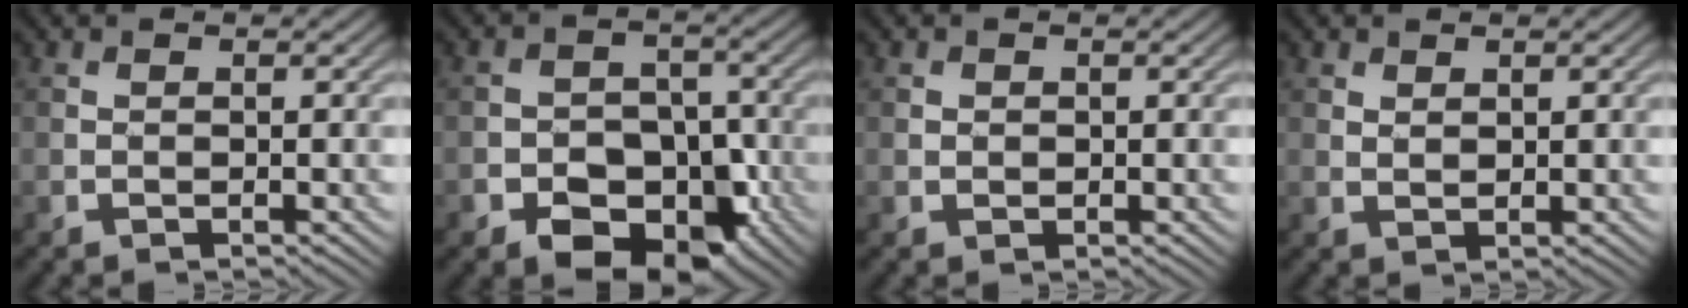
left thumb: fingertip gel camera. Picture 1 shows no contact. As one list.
[{"total": 9.8, "force": [-4.8, 6.7, 5.2], "torque": [-0.066, -0.012, -0.091]}, {"total": 0.8, "force": [0.2, 0.7, 0.2], "torque": [-0.004, -0.005, 0.003]}, {"total": 1.1, "force": [0.9, 0.5, 0.4], "torque": [-0.011, -0.004, 0.020]}]